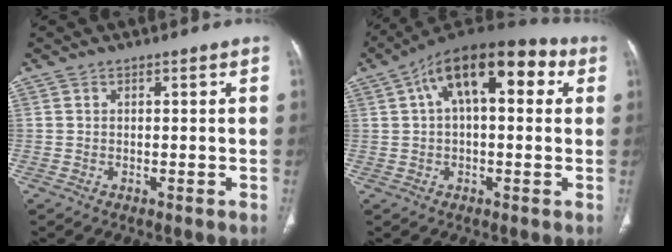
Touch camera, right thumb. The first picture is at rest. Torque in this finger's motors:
{"motor_torque": [1.28, 3.73, 1.01, -0.83, 0.15]}